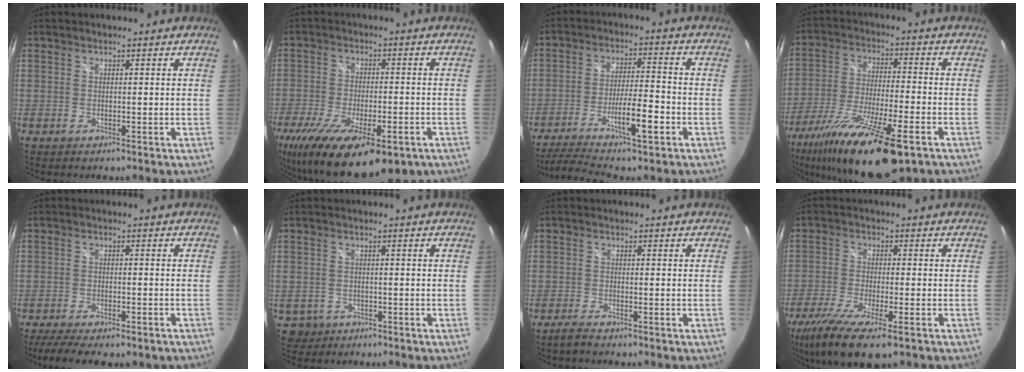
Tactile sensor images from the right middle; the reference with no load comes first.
{"total": 21.5, "force": [-13.1, 7.8, 15.1], "torque": [-0.298, -0.070, -0.198]}
{"total": 13.0, "force": [-7.7, 1.9, 10.3], "torque": [-0.203, -0.012, -0.130]}
{"total": 21.0, "force": [-13.7, 4.4, 15.3], "torque": [-0.297, -0.053, -0.237]}
{"total": 11.2, "force": [-8.6, 3.1, 6.5], "torque": [-0.137, -0.037, -0.126]}
{"total": 3.8, "force": [-1.3, 3.5, 1.0], "torque": [-0.031, -0.001, -0.011]}
{"total": 2.5, "force": [-2.0, 0.3, 1.3], "torque": [-0.039, -0.004, -0.040]}
{"total": 12.9, "force": [-8.3, 2.9, 9.5], "torque": [-0.204, -0.054, -0.150]}